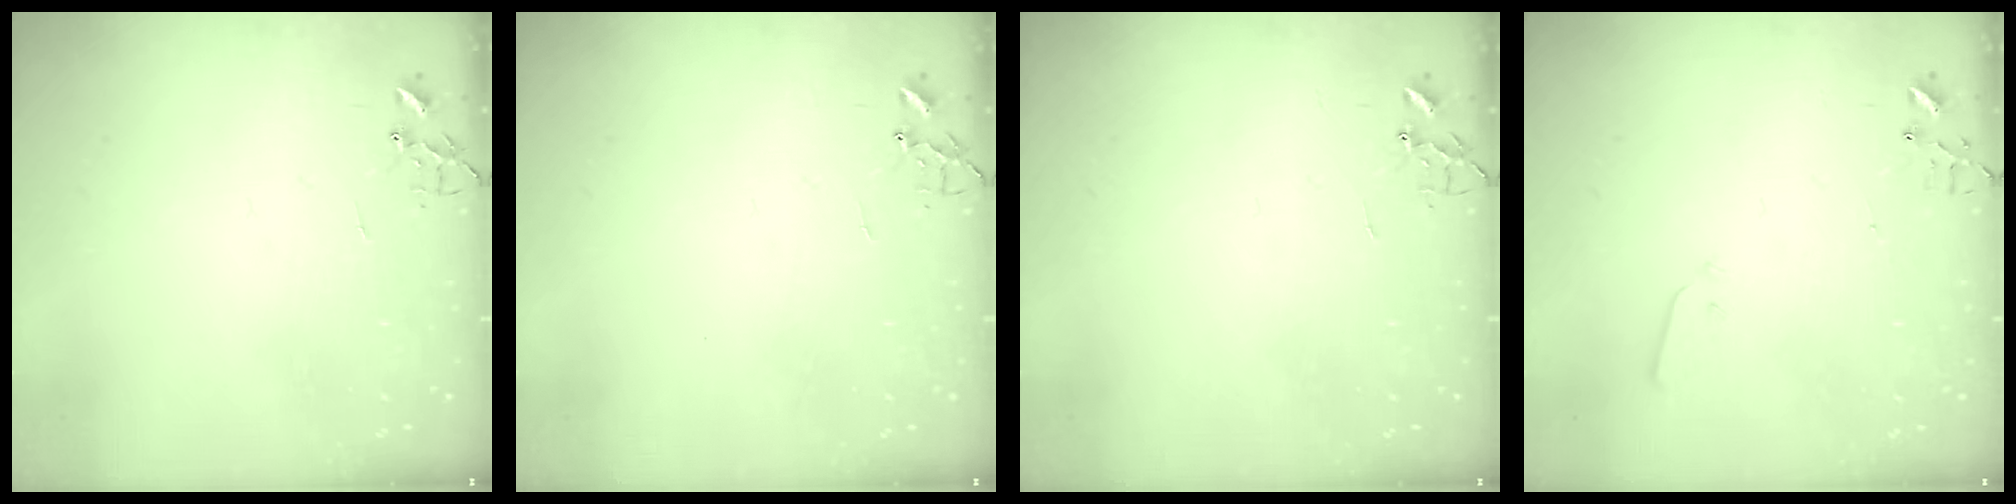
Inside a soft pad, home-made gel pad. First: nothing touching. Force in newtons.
{"total": 0.0}
{"total": 0.0}
{"total": 2.9, "press": 2.8, "slide": 0.8}